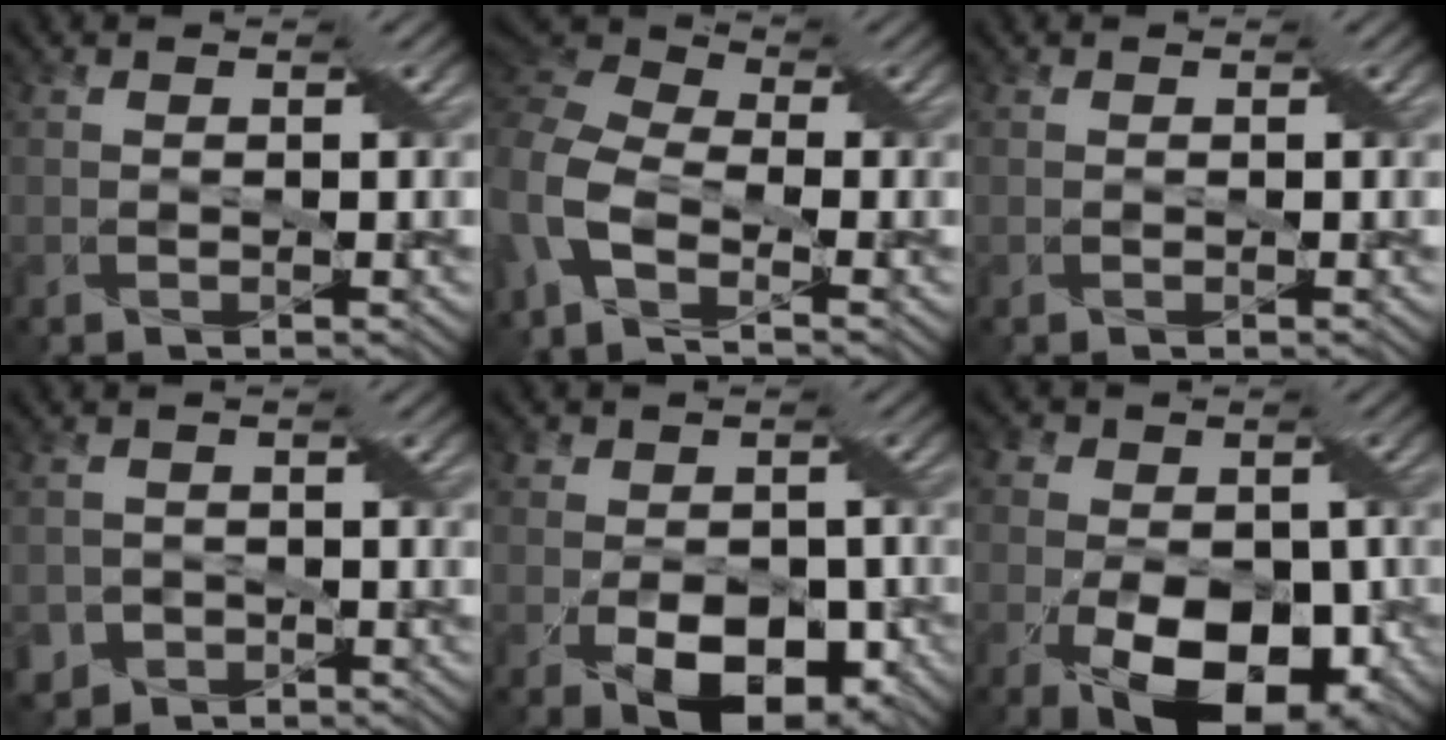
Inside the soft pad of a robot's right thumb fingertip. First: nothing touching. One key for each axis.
{"total": 9.6, "fx": -4.0, "fy": 5.2, "fz": 7.0, "tx": -0.201, "ty": -0.015, "tz": -0.085}
{"total": 0.0}
{"total": 2.9, "fx": -1.7, "fy": 2.4, "fz": 0.5, "tx": -0.010, "ty": 0.002, "tz": -0.030}
{"total": 9.3, "fx": -3.0, "fy": 6.3, "fz": 6.2, "tx": -0.096, "ty": -0.027, "tz": -0.039}
{"total": 14.7, "fx": -4.9, "fy": 9.3, "fz": 10.3, "tx": -0.145, "ty": -0.020, "tz": -0.077}